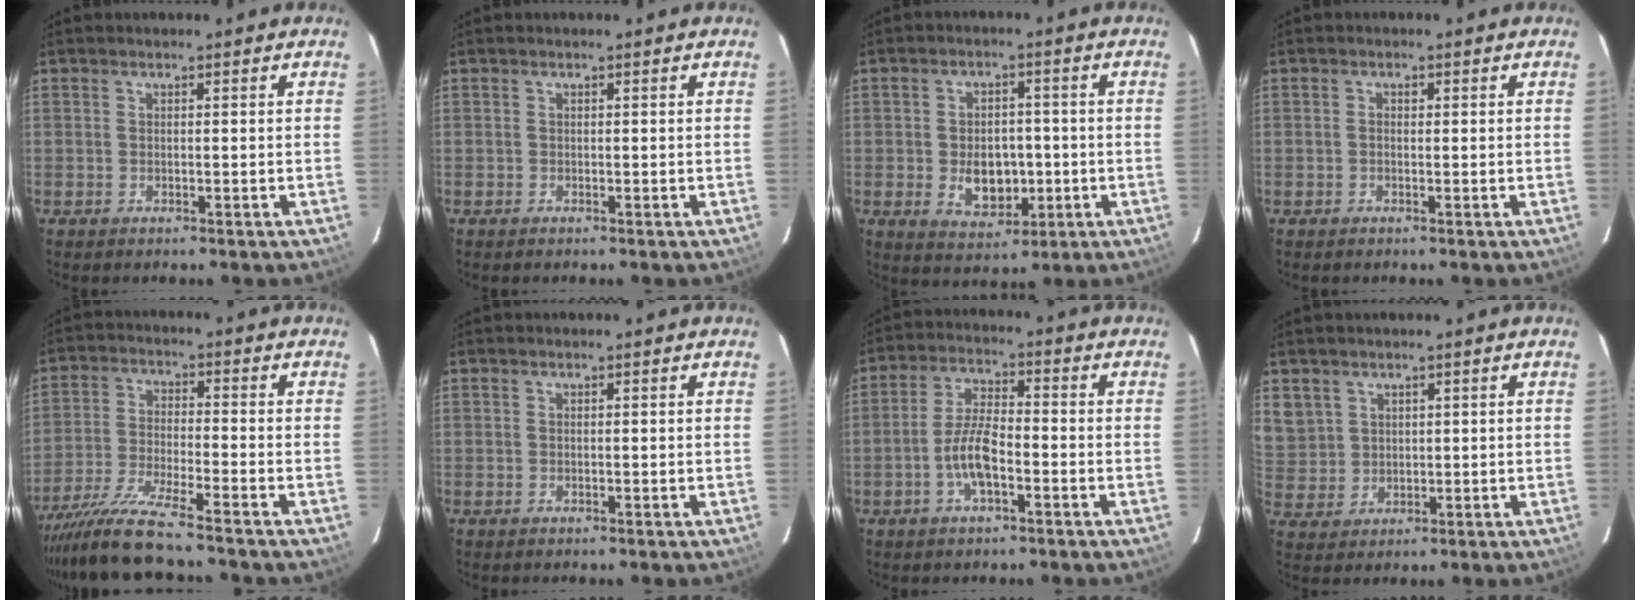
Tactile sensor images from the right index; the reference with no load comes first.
{"total": 0.0}
{"total": 8.1, "force": [-1.5, 5.7, 5.6], "torque": [-0.105, -0.002, -0.010]}
{"total": 0.8, "force": [0.0, 0.6, 0.5], "torque": [-0.009, 0.004, -0.002]}
{"total": 10.6, "force": [-9.3, -0.7, 5.0], "torque": [-0.104, -0.017, -0.173]}
{"total": 0.0}
{"total": 7.2, "force": [-2.9, 2.4, 6.2], "torque": [-0.129, 0.009, -0.054]}
{"total": 7.5, "force": [3.5, 6.5, 1.5], "torque": [-0.033, 0.014, 0.085]}